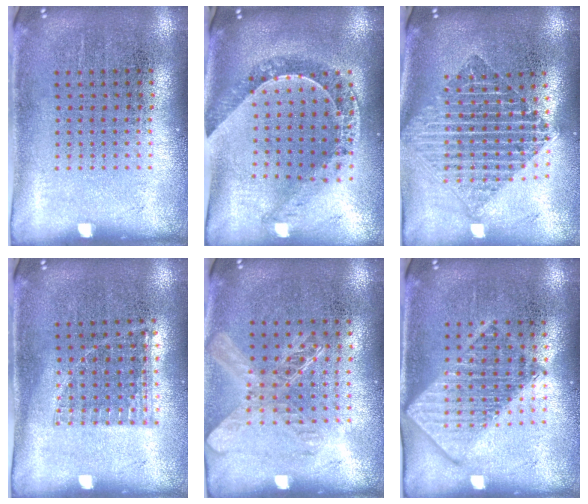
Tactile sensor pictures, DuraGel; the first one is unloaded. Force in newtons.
{"total": 1.1, "press": 1.1, "slide": 0.2}
{"total": 2.2, "press": 1.8, "slide": 1.3}
{"total": 0.8, "press": 0.7, "slide": 0.2}
{"total": 1.4, "press": 1.2, "slide": 0.6}
{"total": 2.0, "press": 1.9, "slide": 0.2}